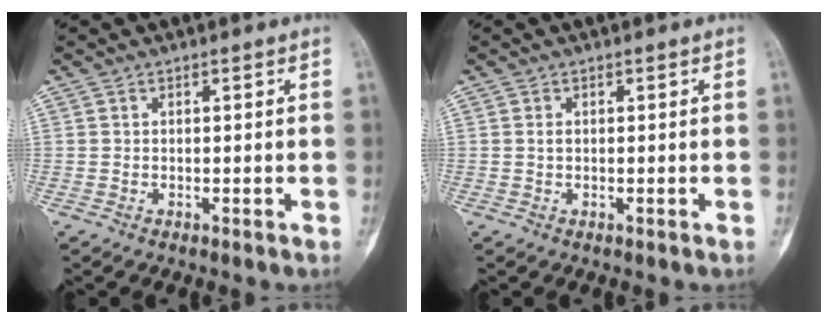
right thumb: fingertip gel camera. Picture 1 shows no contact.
{"total": 0.7, "force": [0.1, 0.4, 0.5], "torque": [-0.008, 0.002, 0.002]}